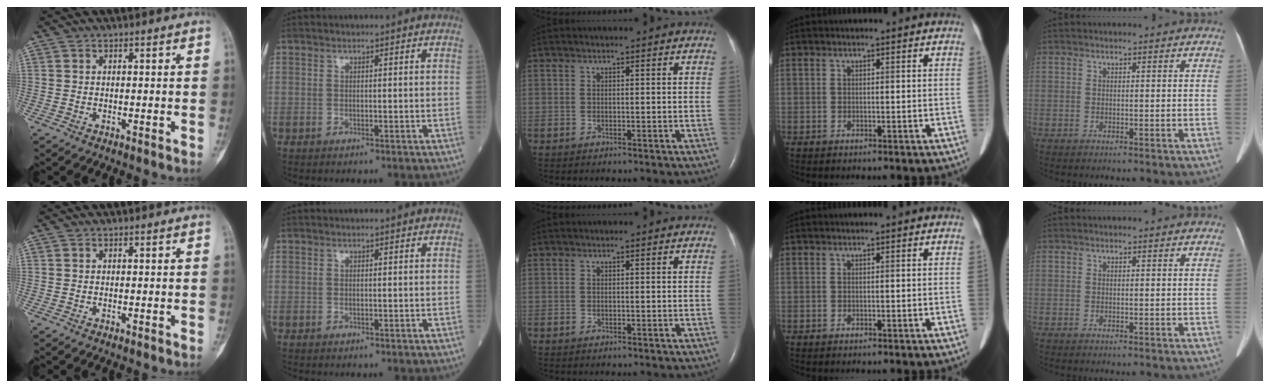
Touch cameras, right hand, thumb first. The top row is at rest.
{}